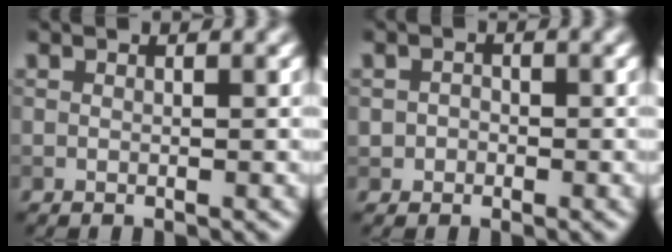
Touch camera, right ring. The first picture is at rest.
{"total": 1.1, "force": [-0.2, 1.0, 0.3], "torque": [0.003, -0.001, -0.006]}